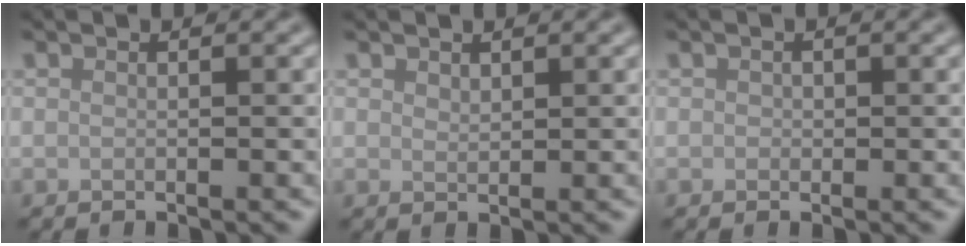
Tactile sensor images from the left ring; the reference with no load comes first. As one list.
[{"total": 0.8, "force": [0.7, 0.4, 0.3], "torque": [-0.007, -0.002, 0.015]}, {"total": 0.5, "force": [0.0, 0.5, 0.1], "torque": [0.000, -0.003, -0.001]}]